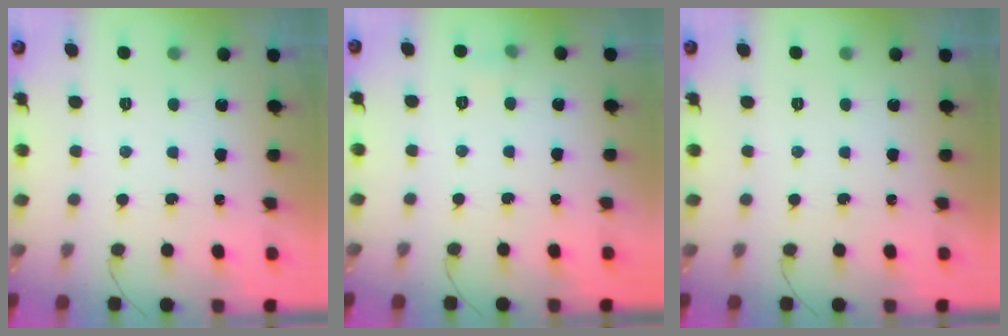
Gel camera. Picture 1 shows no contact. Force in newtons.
{"total": 3.7, "press": 3.4, "slide": 1.5}
{"total": 0.0}